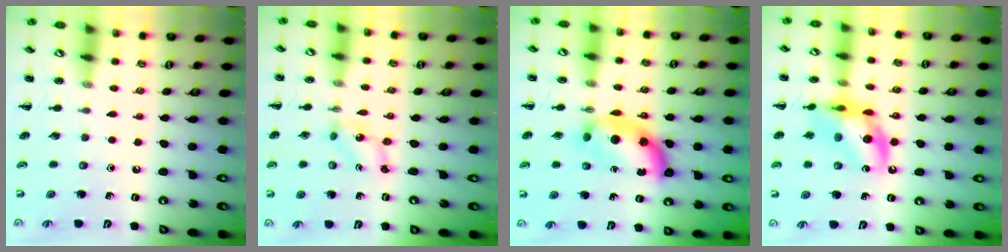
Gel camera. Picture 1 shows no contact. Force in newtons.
{"total": 2.1, "press": 2.0, "slide": 0.4}
{"total": 12.0, "press": 12.0, "slide": 0.3}
{"total": 13.6, "press": 13.2, "slide": 3.0}